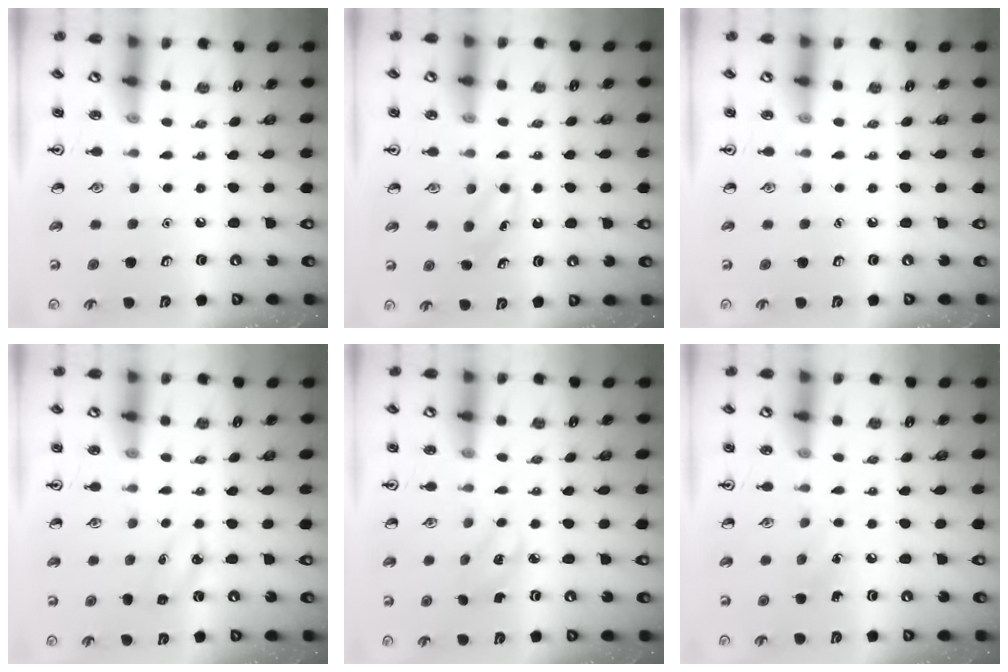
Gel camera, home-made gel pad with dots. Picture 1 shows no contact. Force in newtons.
{"total": 3.8, "press": 3.6, "slide": 1.1}
{"total": 0.0}
{"total": 5.0, "press": 4.8, "slide": 1.6}
{"total": 2.7, "press": 2.6, "slide": 0.9}
{"total": 5.7, "press": 5.5, "slide": 1.6}